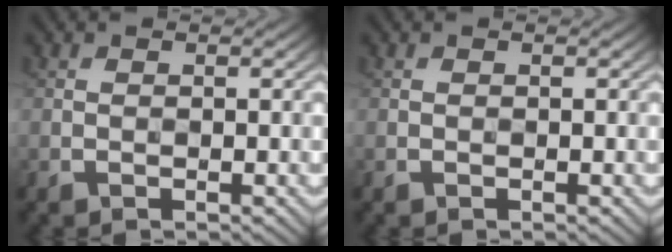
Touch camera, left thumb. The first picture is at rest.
{"total": 0.0}